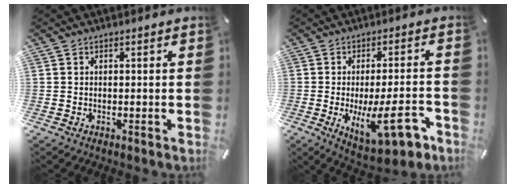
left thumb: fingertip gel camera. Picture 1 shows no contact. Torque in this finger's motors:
{"motor_torque": [1.08, 3.93, 1.17, -0.79, 0.40]}